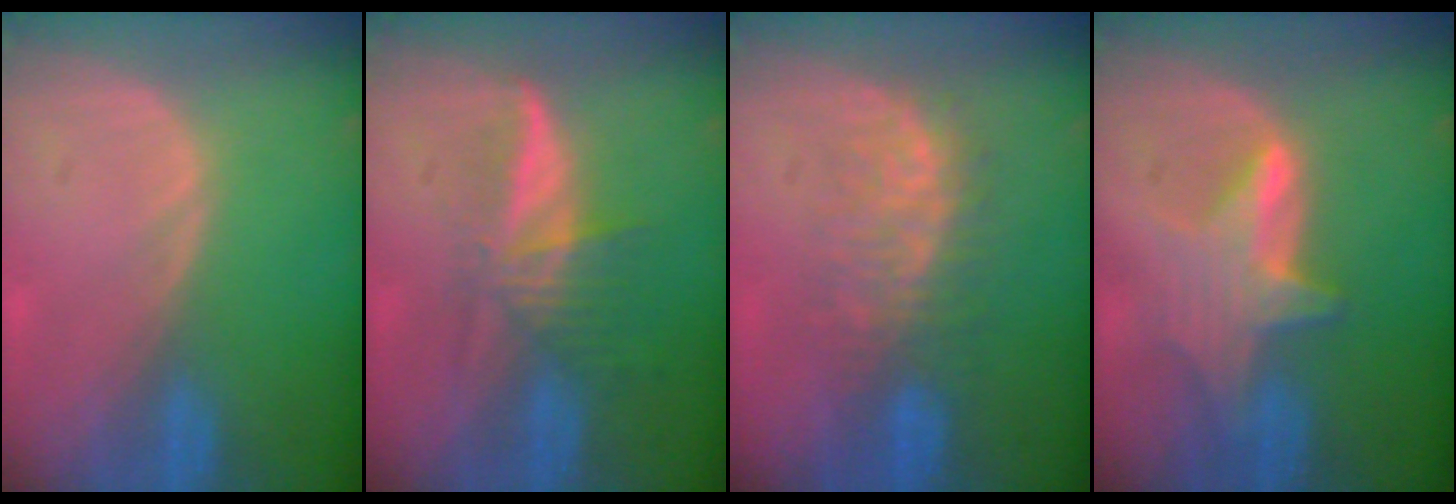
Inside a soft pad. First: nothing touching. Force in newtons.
{"total": 5.8, "press": 5.3, "slide": 2.5}
{"total": 6.7, "press": 6.6, "slide": 1.2}
{"total": 6.6, "press": 6.2, "slide": 2.1}